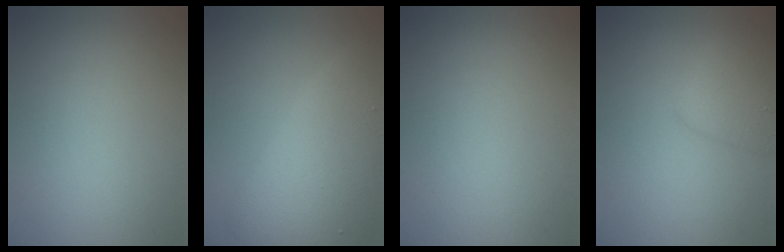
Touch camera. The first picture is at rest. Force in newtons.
{"total": 7.6, "press": 7.6, "slide": 0.2}
{"total": 0.0}
{"total": 2.6, "press": 2.6, "slide": 0.2}